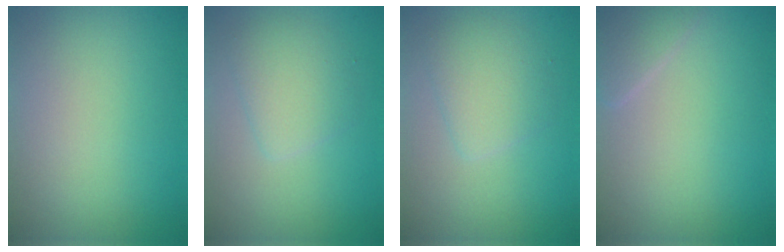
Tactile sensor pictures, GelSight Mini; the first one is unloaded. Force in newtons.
{"total": 2.8, "press": 2.8, "slide": 0.1}
{"total": 2.8, "press": 2.8, "slide": 0.1}
{"total": 1.4, "press": 1.4, "slide": 0.2}